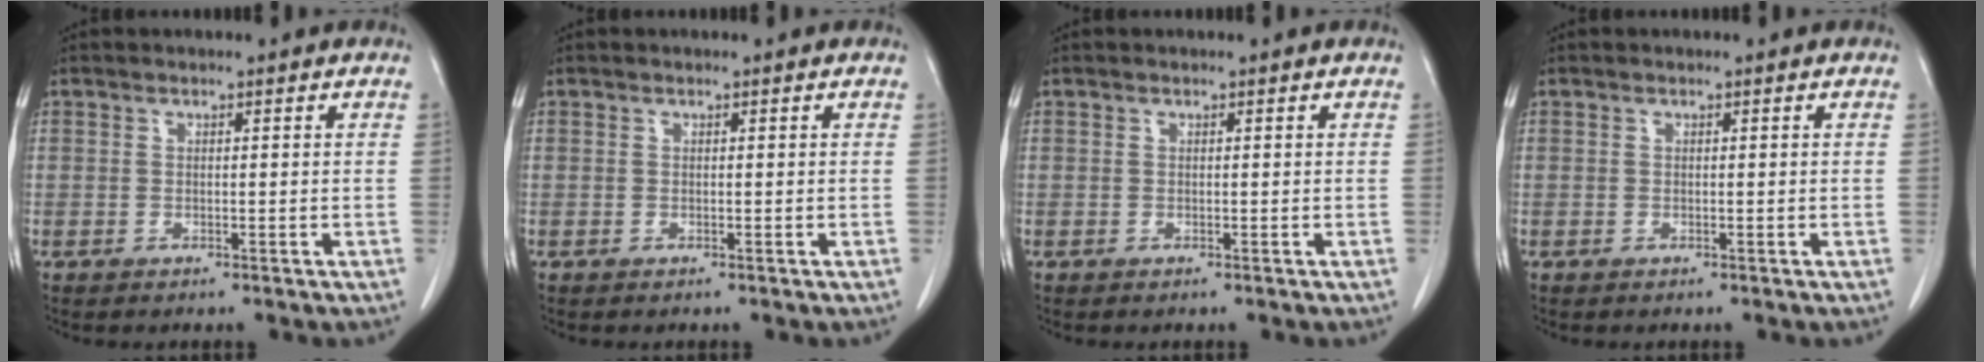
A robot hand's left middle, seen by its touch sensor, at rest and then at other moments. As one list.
[{"total": 0.0}, {"total": 0.0}, {"total": 0.0}]